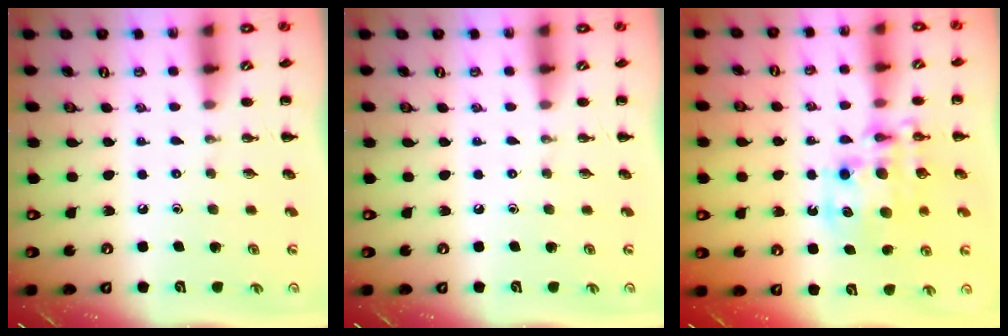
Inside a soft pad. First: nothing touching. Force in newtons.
{"total": 0.0}
{"total": 11.4, "press": 11.0, "slide": 3.1}